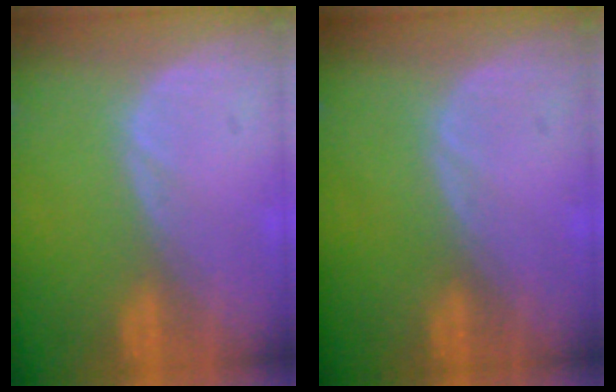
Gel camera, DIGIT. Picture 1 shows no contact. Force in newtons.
{"total": 0.0}